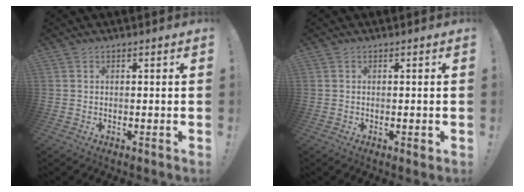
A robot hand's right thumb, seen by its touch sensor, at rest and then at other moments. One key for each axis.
{"total": 0.9, "fx": -0.3, "fy": 0.2, "fz": 0.9, "tx": -0.005, "ty": -0.004, "tz": -0.006}